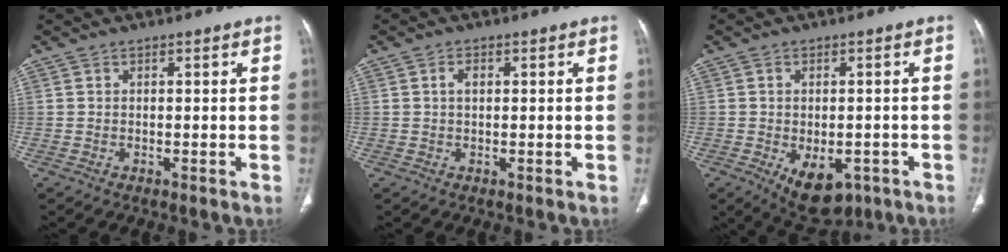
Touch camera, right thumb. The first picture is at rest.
{"total": 1.8, "force": [0.3, 1.1, 1.4], "torque": [-0.024, 0.005, 0.005]}
{"total": 9.6, "force": [-3.8, 5.7, 6.7], "torque": [-0.086, 0.006, -0.040]}